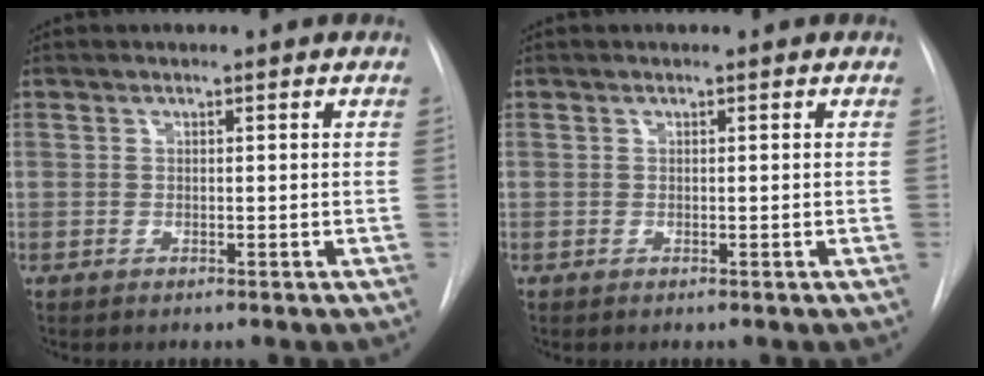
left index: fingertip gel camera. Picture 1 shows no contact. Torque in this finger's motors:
{"motor_torque": [-0.03, 0.06, 0.04, 0.00]}